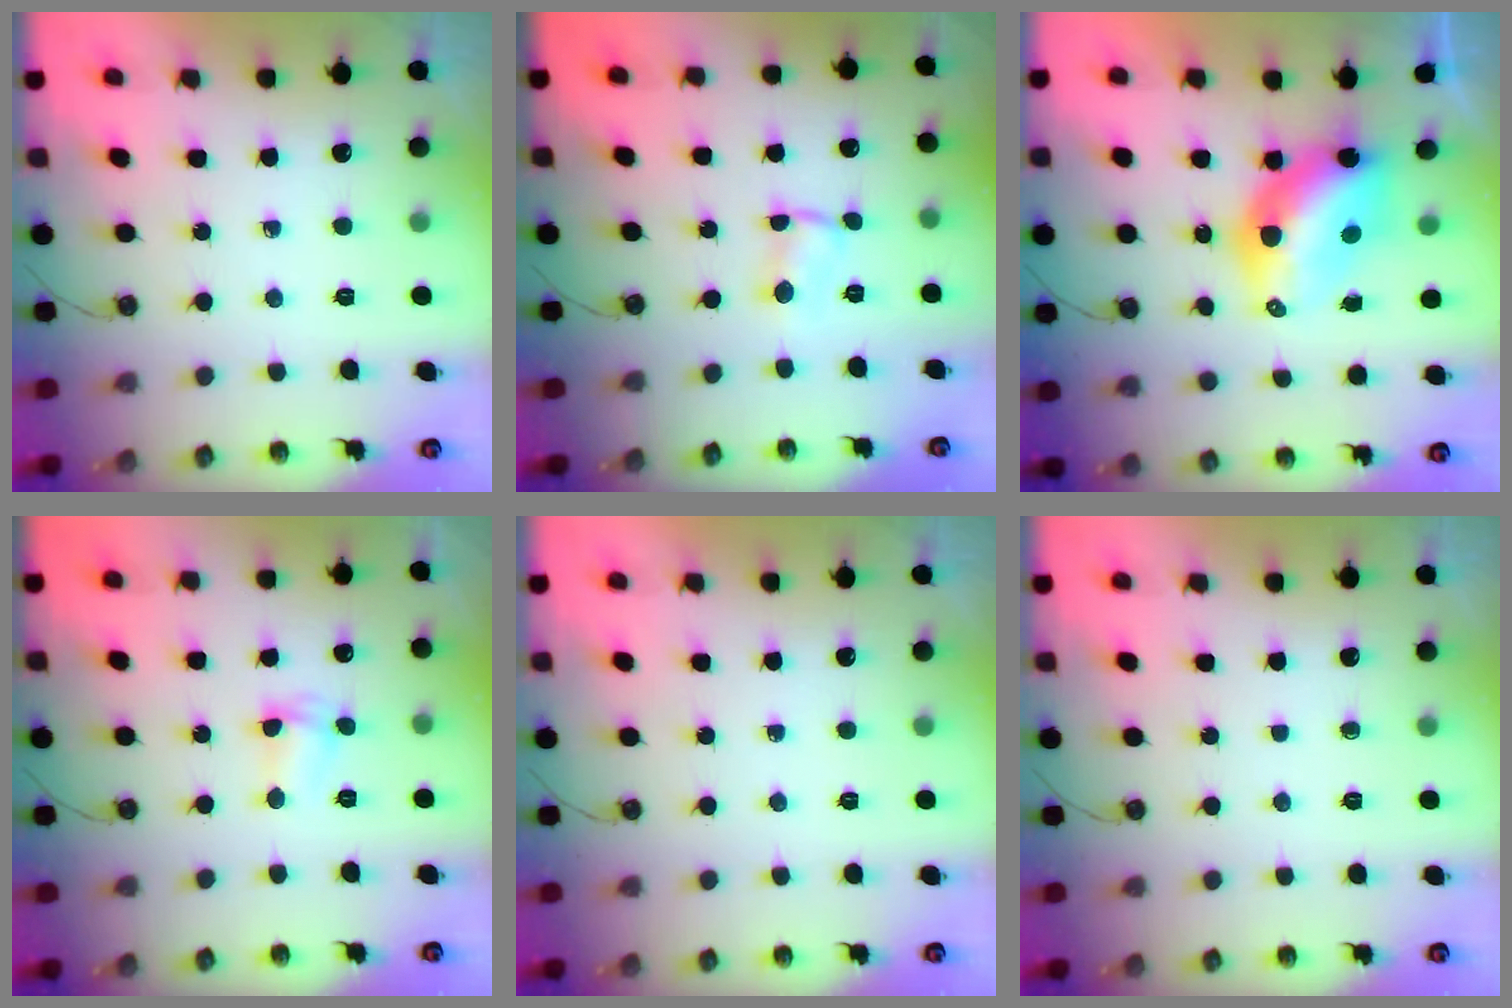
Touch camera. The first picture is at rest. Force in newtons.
{"total": 1.9, "press": 1.9, "slide": 0.0}
{"total": 10.0, "press": 9.9, "slide": 0.9}
{"total": 2.4, "press": 2.4, "slide": 0.3}
{"total": 0.0}
{"total": 0.0}